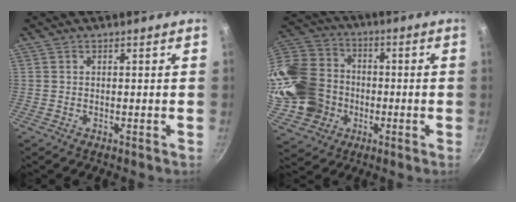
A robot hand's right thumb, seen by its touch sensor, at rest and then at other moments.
{"total": 21.5, "force": [-2.8, 18.4, 10.7], "torque": [-0.215, 0.039, -0.035]}